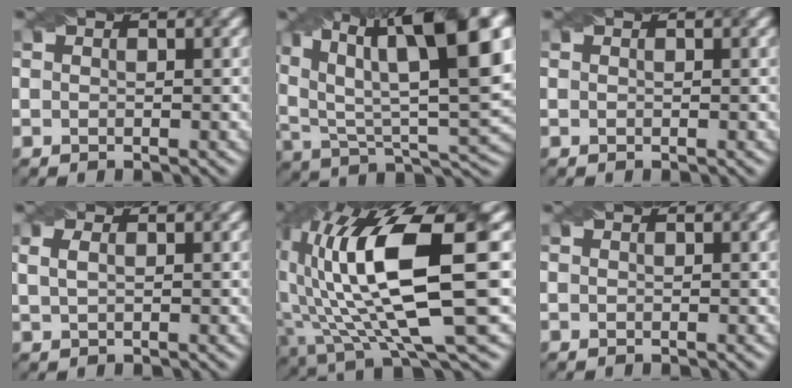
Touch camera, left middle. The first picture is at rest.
{"total": 16.6, "force": [7.5, 6.4, 13.4], "torque": [-0.238, 0.015, 0.138]}
{"total": 0.0}
{"total": 2.2, "force": [0.9, 1.2, 1.6], "torque": [-0.021, 0.006, 0.011]}
{"total": 14.3, "force": [2.4, 4.3, 13.5], "torque": [-0.232, -0.004, 0.051]}
{"total": 0.0}